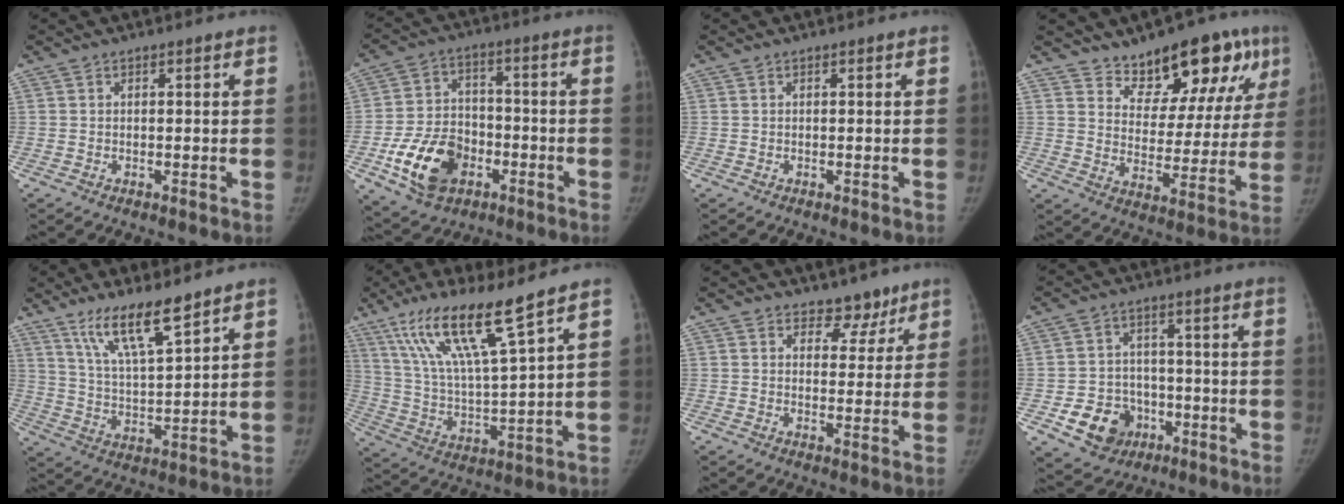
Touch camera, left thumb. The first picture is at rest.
{"total": 14.4, "force": [-5.7, 10.0, 8.6], "torque": [-0.130, 0.022, -0.094]}
{"total": 0.0}
{"total": 15.7, "force": [10.6, 7.2, 9.1], "torque": [-0.060, -0.053, 0.157]}
{"total": 11.4, "force": [8.2, 2.1, 7.6], "torque": [-0.131, -0.052, 0.163]}
{"total": 16.9, "force": [10.9, 1.4, 12.8], "torque": [-0.240, -0.054, 0.215]}
{"total": 5.3, "force": [4.1, 3.1, 1.2], "torque": [0.022, -0.025, 0.059]}
{"total": 10.6, "force": [-4.0, 8.8, 4.2], "torque": [-0.041, 0.026, -0.054]}